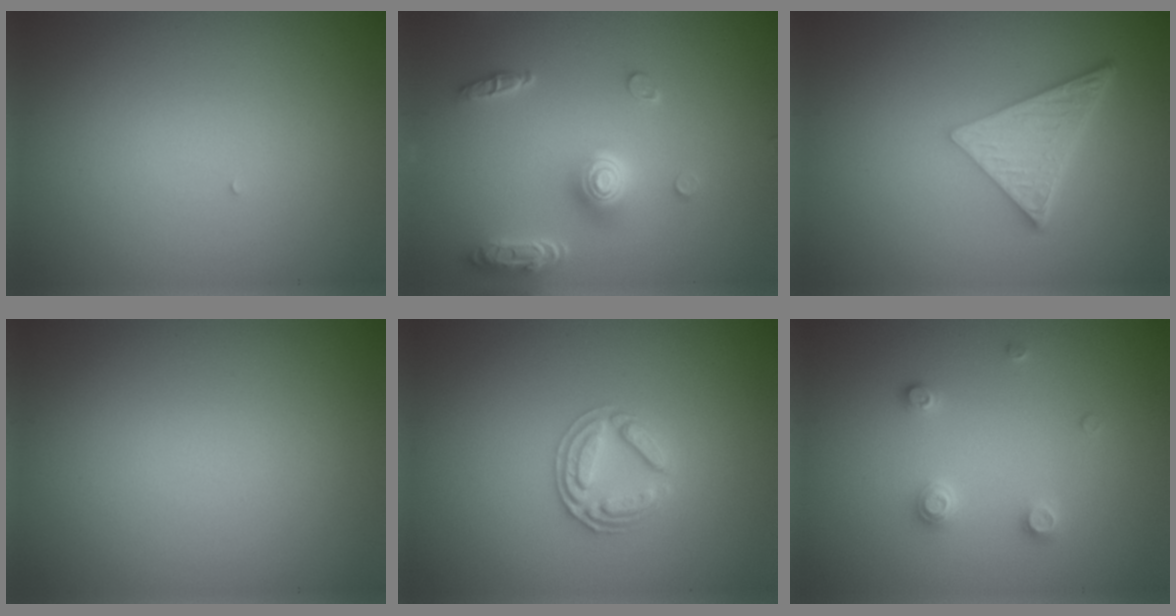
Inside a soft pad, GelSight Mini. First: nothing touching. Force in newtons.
{"total": 4.5, "press": 3.8, "slide": 2.5}
{"total": 5.4, "press": 3.8, "slide": 3.8}
{"total": 0.0}
{"total": 2.6, "press": 2.5, "slide": 0.6}
{"total": 1.8, "press": 1.7, "slide": 0.3}